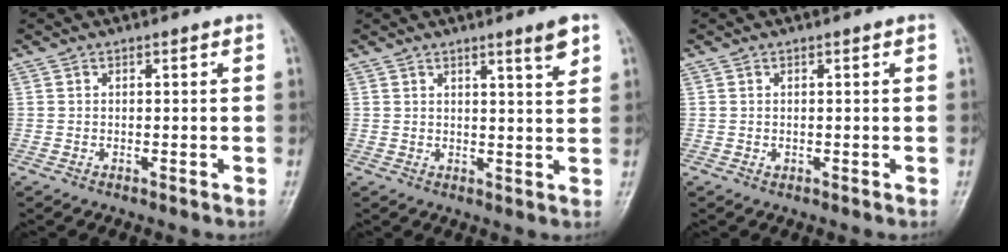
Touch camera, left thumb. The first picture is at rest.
{"total": 4.5, "force": [2.8, 0.3, 3.5], "torque": [-0.046, -0.022, 0.043]}
{"total": 0.7, "force": [0.2, 0.5, 0.5], "torque": [-0.003, 0.000, 0.004]}